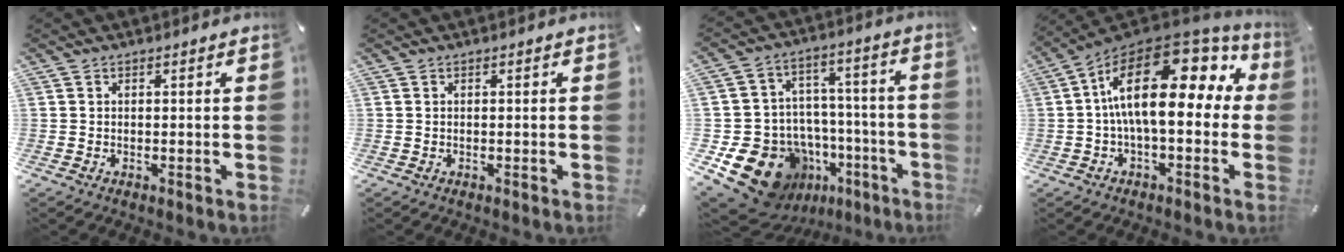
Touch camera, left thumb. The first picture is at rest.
{"total": 0.0}
{"total": 18.7, "force": [-9.4, 14.3, 7.4], "torque": [-0.110, 0.047, -0.126]}
{"total": 20.9, "force": [3.7, 9.3, 18.3], "torque": [-0.314, -0.029, 0.067]}